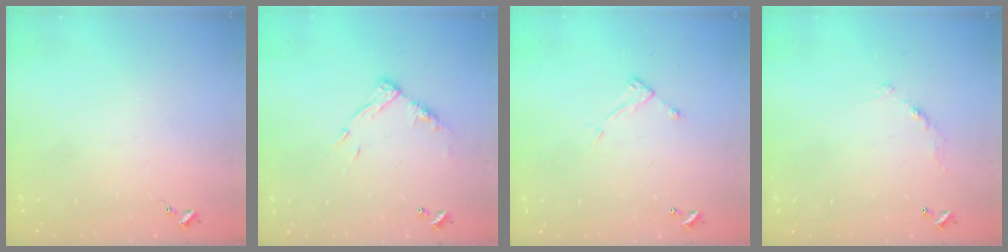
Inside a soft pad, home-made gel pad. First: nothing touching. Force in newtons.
{"total": 10.9, "press": 10.9, "slide": 0.8}
{"total": 5.0, "press": 5.0, "slide": 0.4}
{"total": 6.0, "press": 6.0, "slide": 0.4}